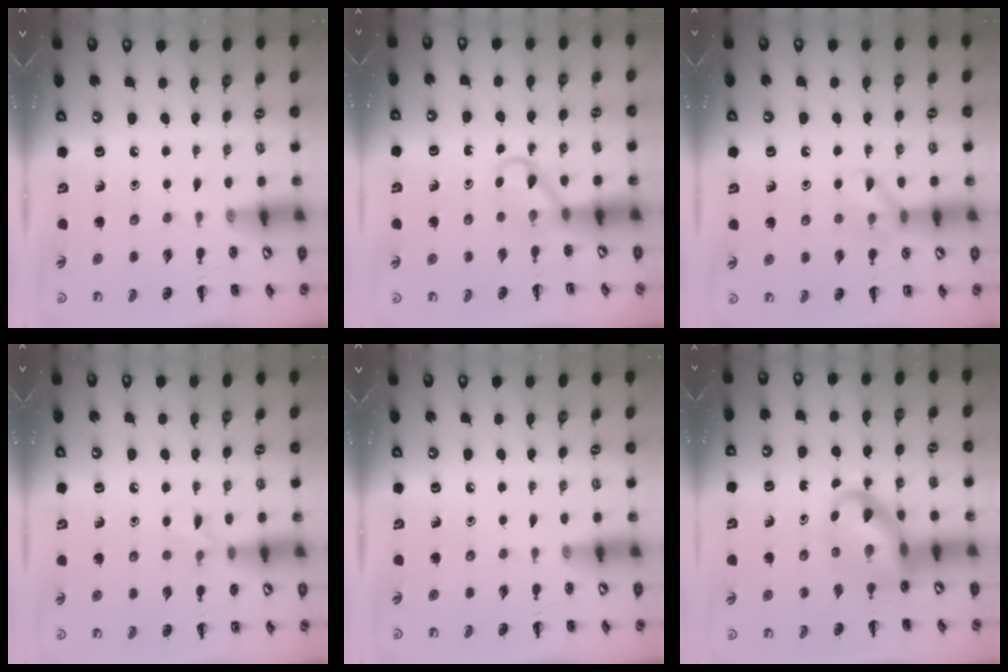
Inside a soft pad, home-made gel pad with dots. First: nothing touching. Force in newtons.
{"total": 3.4, "press": 3.2, "slide": 1.0}
{"total": 8.9, "press": 8.9, "slide": 0.7}
{"total": 5.8, "press": 5.5, "slide": 1.8}
{"total": 0.0}
{"total": 9.2, "press": 8.8, "slide": 2.7}